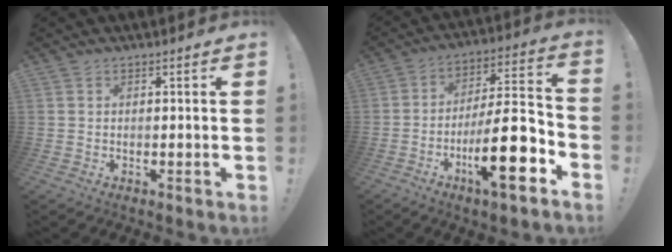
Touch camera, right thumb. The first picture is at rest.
{"total": 20.1, "force": [-8.0, 4.9, 17.8], "torque": [-0.288, 0.039, -0.129]}